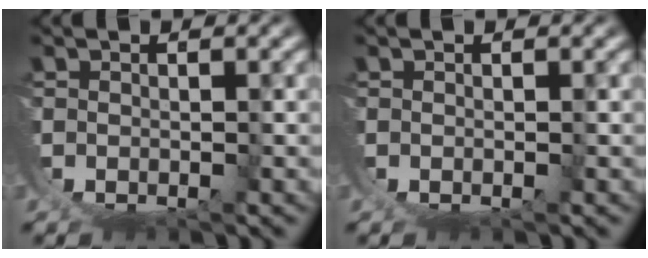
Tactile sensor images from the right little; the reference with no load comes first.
{"total": 0.0}